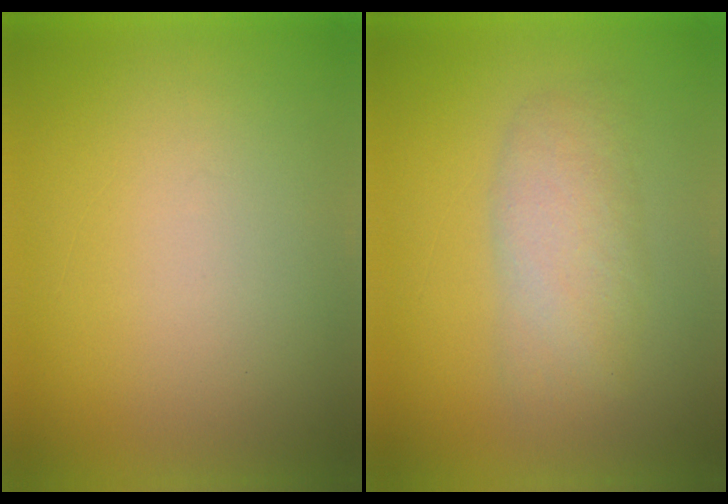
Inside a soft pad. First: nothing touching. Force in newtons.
{"total": 4.0}